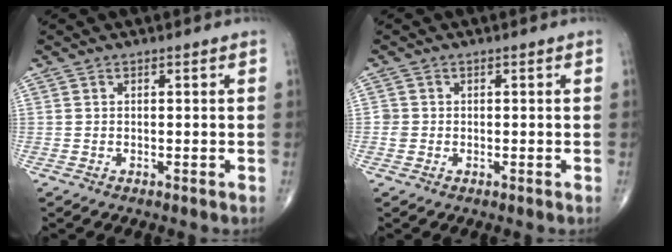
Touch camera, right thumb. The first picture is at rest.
{"total": 1.5, "force": [-0.2, 1.5, 0.2], "torque": [0.004, 0.006, -0.005]}